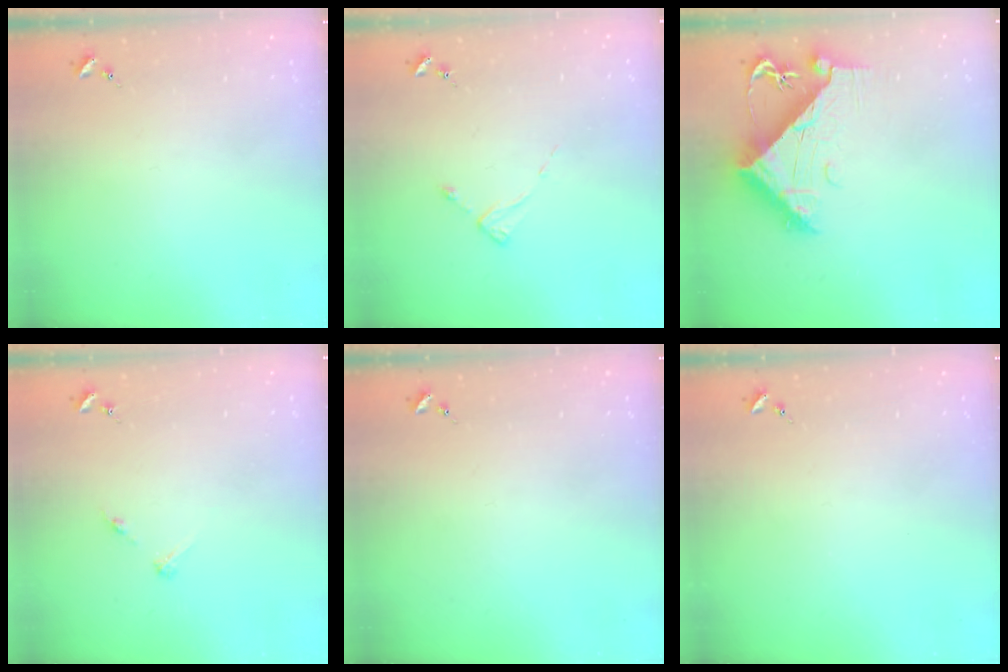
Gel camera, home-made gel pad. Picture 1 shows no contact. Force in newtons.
{"total": 2.6, "press": 2.6, "slide": 0.2}
{"total": 9.1, "press": 9.1, "slide": 1.1}
{"total": 3.2, "press": 3.1, "slide": 0.4}
{"total": 0.0}
{"total": 0.0}